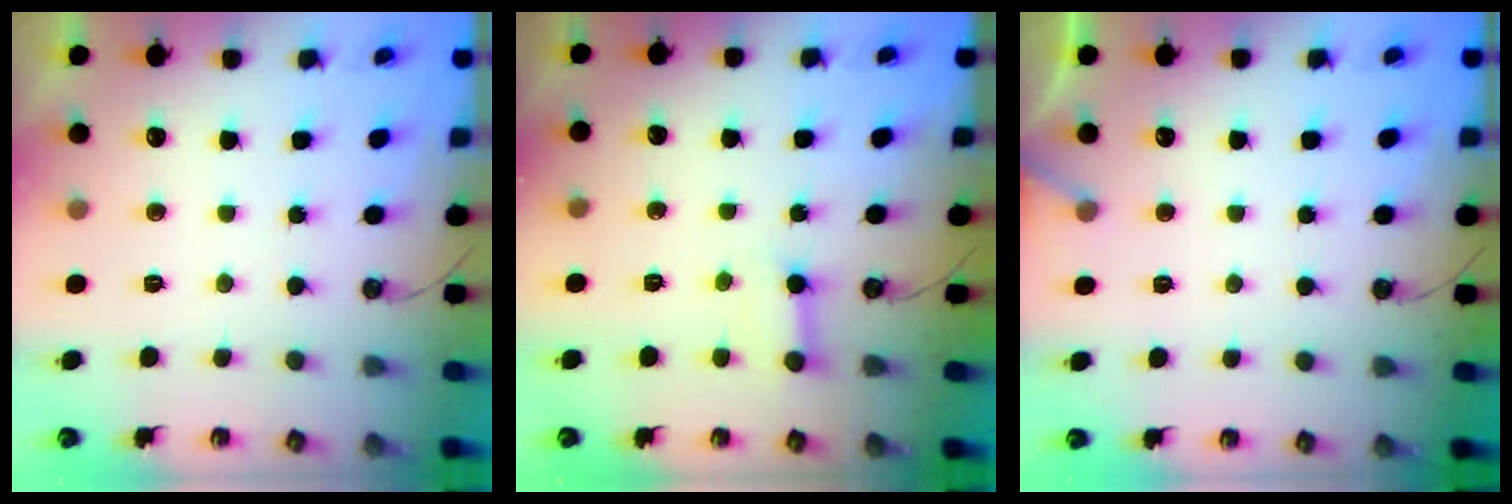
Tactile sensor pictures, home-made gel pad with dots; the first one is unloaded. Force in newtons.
{"total": 3.9, "press": 3.9, "slide": 0.5}
{"total": 3.7, "press": 3.7, "slide": 0.2}